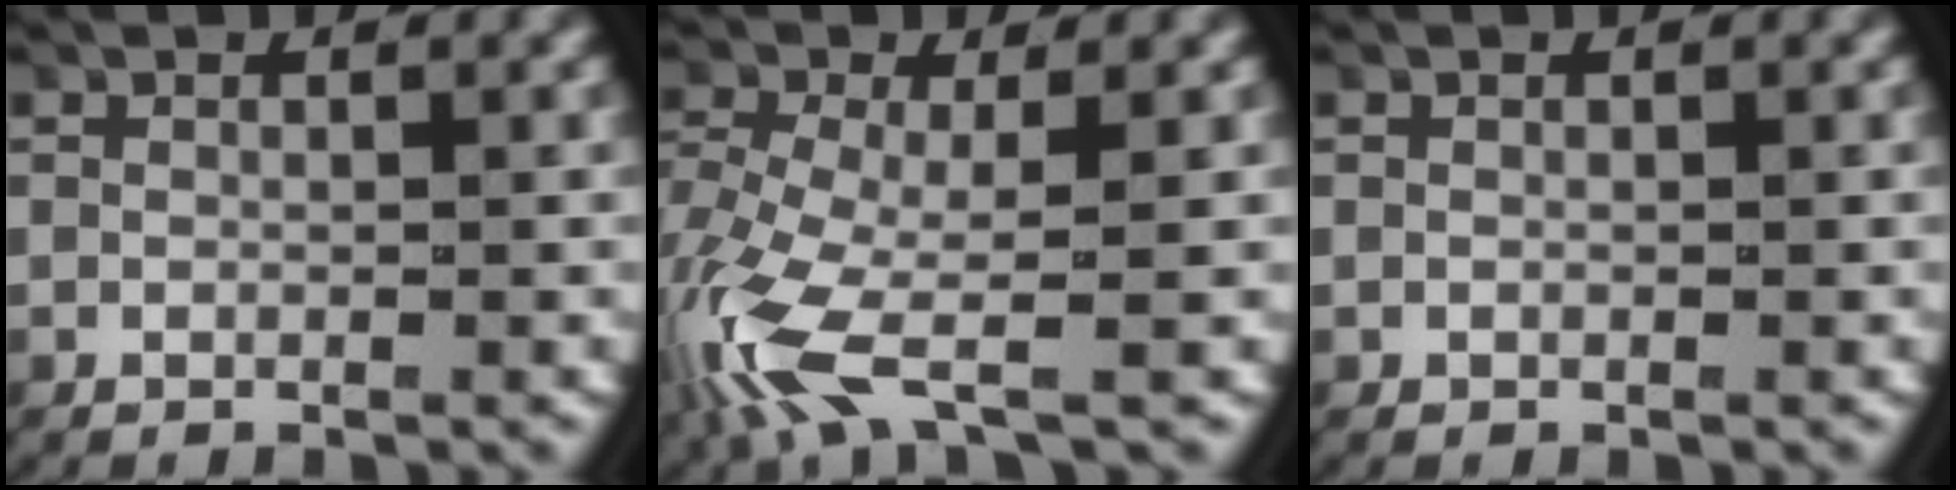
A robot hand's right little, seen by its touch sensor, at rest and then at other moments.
{"total": 4.8, "force": [-1.6, 2.2, 4.0], "torque": [-0.120, -0.039, -0.011]}
{"total": 0.0}